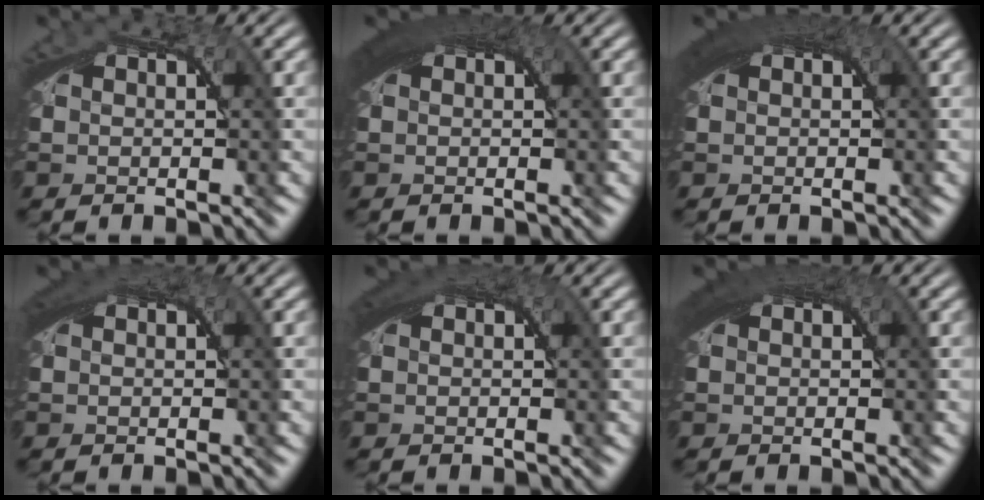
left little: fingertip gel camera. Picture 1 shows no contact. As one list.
[{"total": 4.4, "force": [1.8, 1.6, 3.7], "torque": [-0.051, 0.014, 0.024]}, {"total": 4.1, "force": [1.8, 1.4, 3.4], "torque": [-0.047, 0.014, 0.023]}, {"total": 2.5, "force": [1.3, 0.9, 1.9], "torque": [-0.030, 0.010, 0.017]}, {"total": 2.7, "force": [1.4, 0.9, 2.1], "torque": [-0.033, 0.011, 0.018]}, {"total": 3.7, "force": [1.6, 1.3, 3.0], "torque": [-0.043, 0.013, 0.022]}]